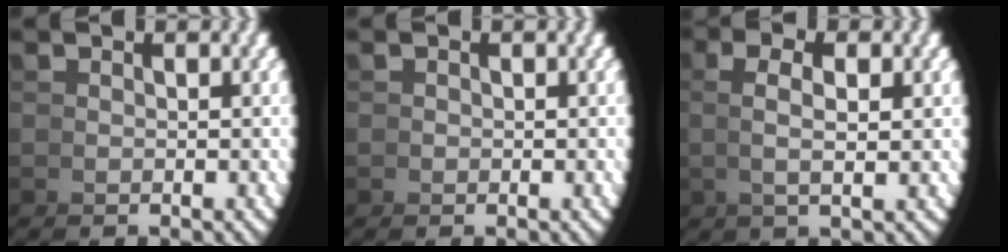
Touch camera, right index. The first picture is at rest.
{"total": 0.0}
{"total": 2.6, "force": [1.2, -0.3, 2.3], "torque": [-0.041, 0.006, 0.027]}